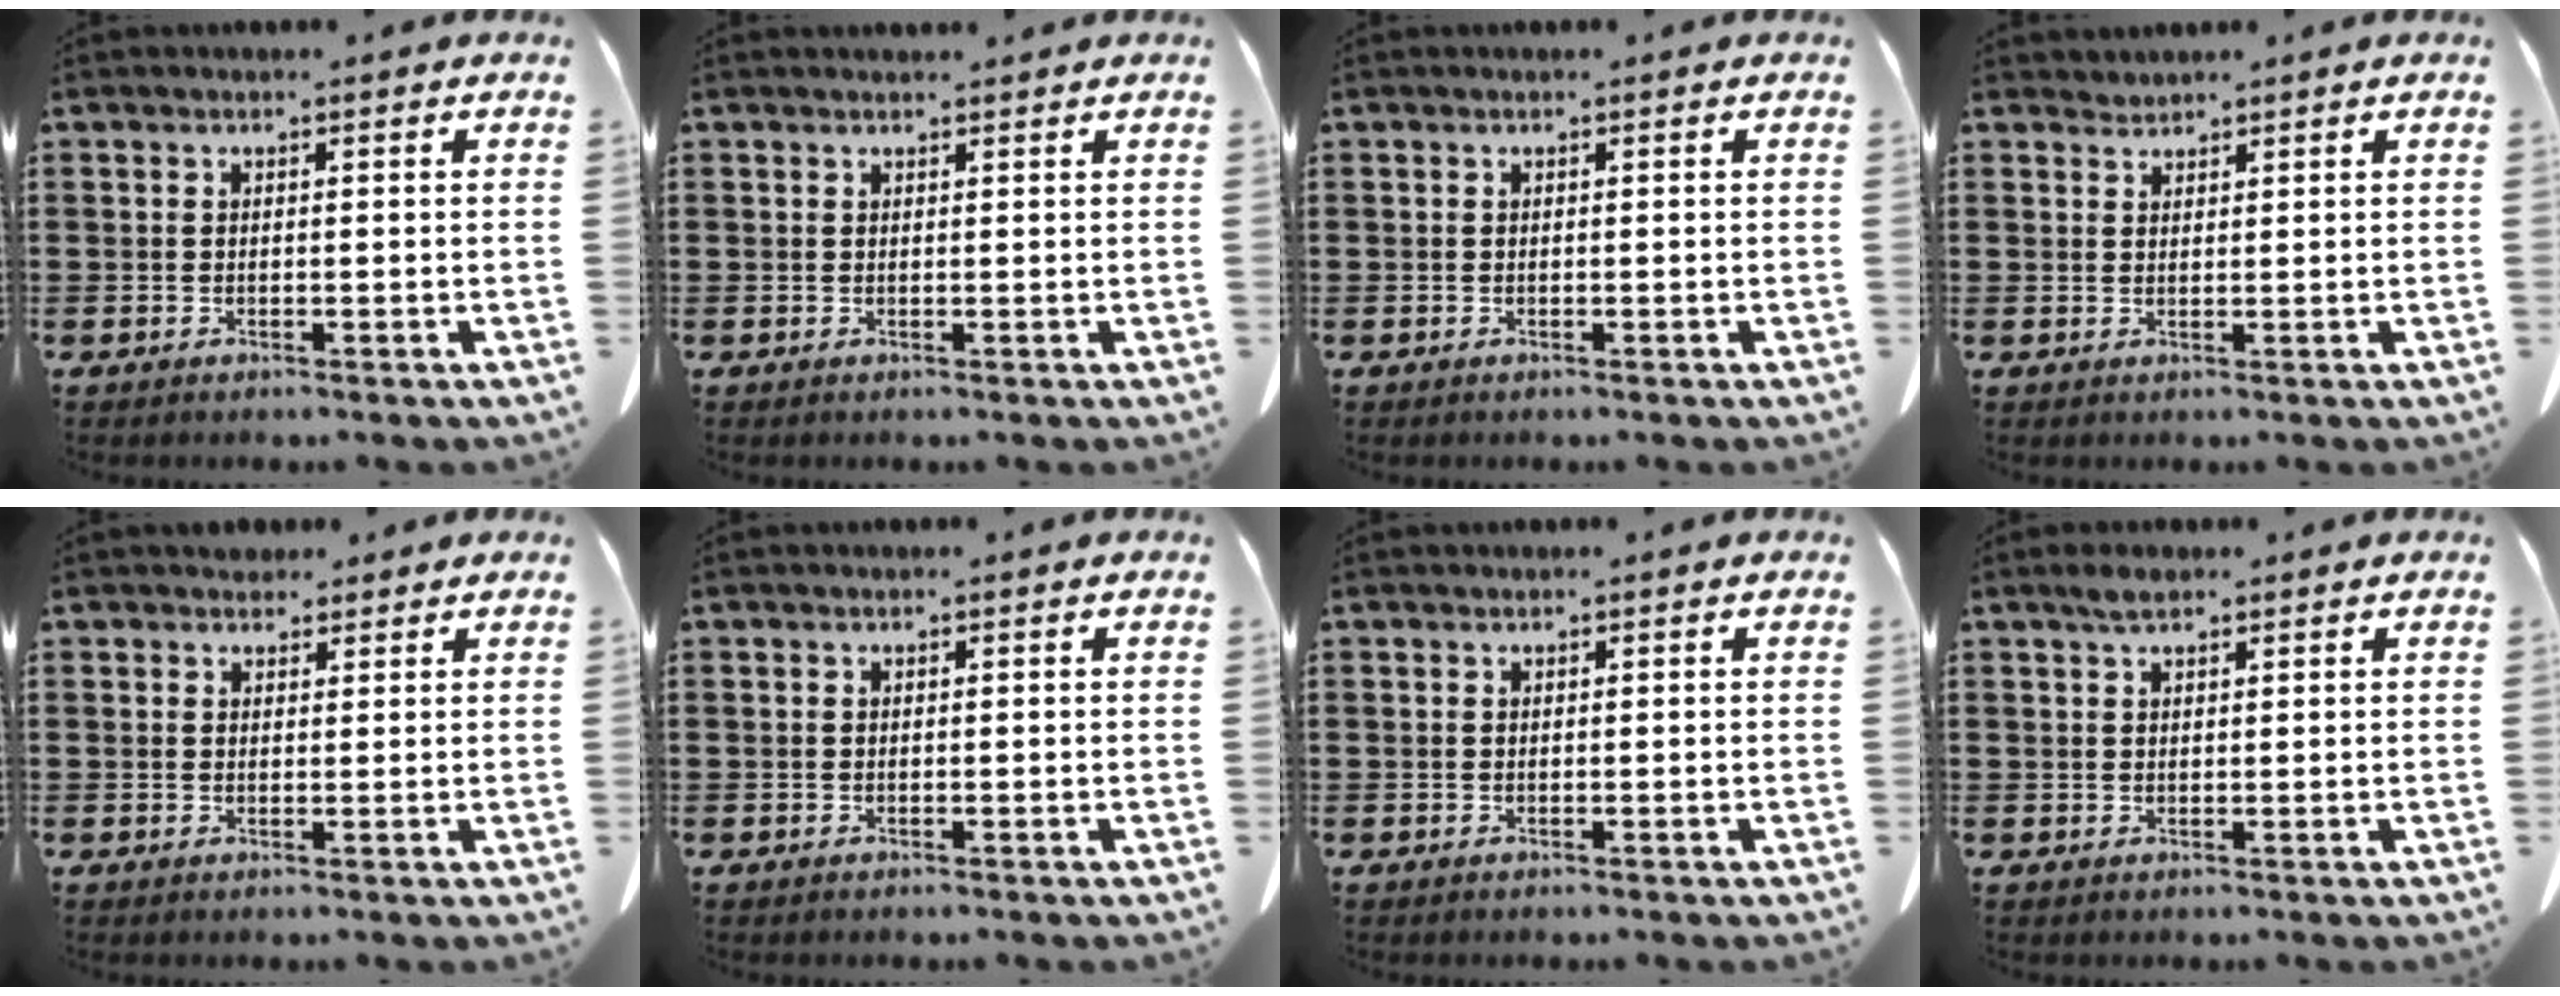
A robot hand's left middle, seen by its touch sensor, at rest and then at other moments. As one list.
[{"total": 0.7, "force": [0.7, 0.0, 0.1], "torque": [-0.004, 0.000, 0.014]}, {"total": 0.0}, {"total": 1.1, "force": [1.1, 0.0, -0.2], "torque": [0.000, 0.000, 0.022]}, {"total": 2.0, "force": [1.7, 1.0, 0.3], "torque": [-0.002, 0.002, 0.032]}, {"total": 0.0}, {"total": 0.0}, {"total": 1.8, "force": [1.2, 0.7, 1.1], "torque": [-0.025, 0.004, 0.022]}]